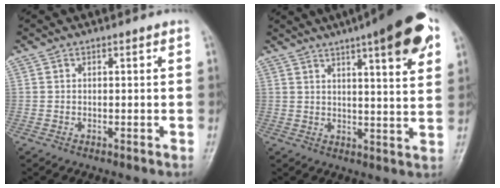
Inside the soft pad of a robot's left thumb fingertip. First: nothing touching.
{"total": 16.1, "force": [8.5, 3.5, 13.3], "torque": [-0.162, -0.019, 0.111]}